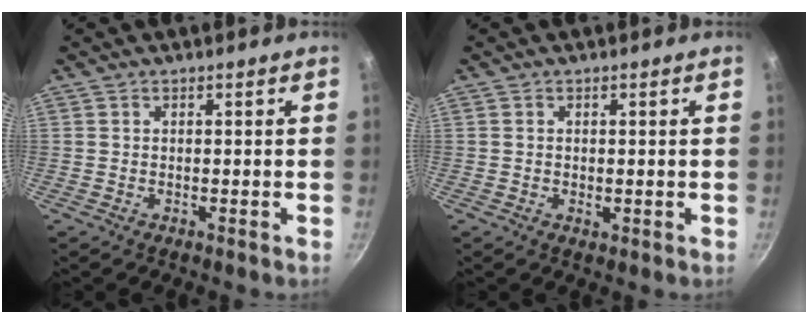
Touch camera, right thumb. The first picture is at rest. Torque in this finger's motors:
{"motor_torque": [-0.02, 0.40, 0.00, 0.42, 0.01]}